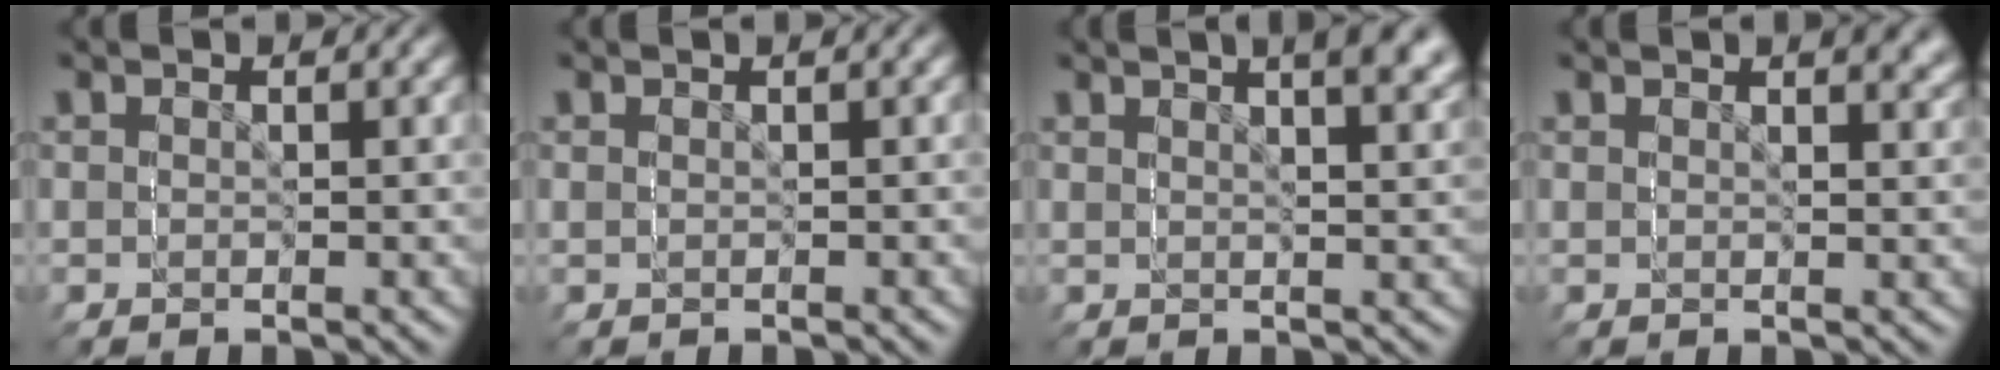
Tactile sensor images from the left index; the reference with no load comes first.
{"total": 0.6, "force": [-0.4, -0.5, 0.1], "torque": [-0.007, 0.003, -0.004]}
{"total": 2.1, "force": [1.4, -0.9, 1.2], "torque": [-0.007, 0.023, 0.018]}
{"total": 1.4, "force": [1.1, -0.7, -0.3], "torque": [0.014, 0.014, 0.010]}